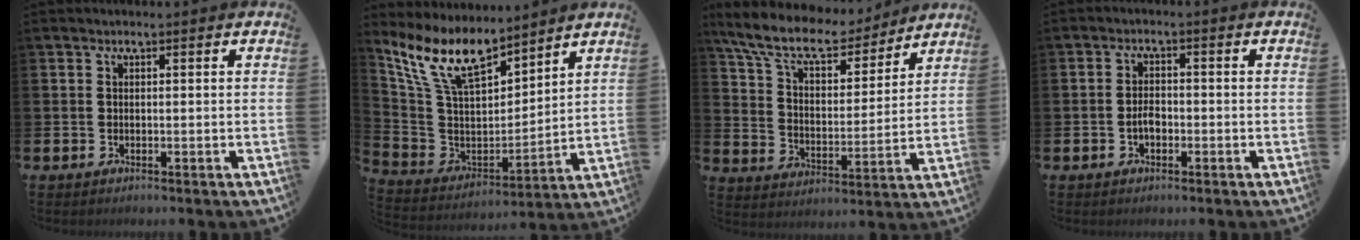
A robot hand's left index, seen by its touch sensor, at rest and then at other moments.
{"total": 11.5, "force": [9.2, 4.3, 5.4], "torque": [-0.152, -0.047, 0.167]}
{"total": 10.4, "force": [9.2, 3.1, 3.8], "torque": [-0.114, -0.055, 0.161]}
{"total": 2.1, "force": [-0.6, 1.2, 1.6], "torque": [-0.021, 0.001, -0.013]}